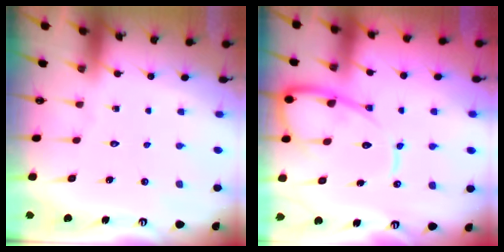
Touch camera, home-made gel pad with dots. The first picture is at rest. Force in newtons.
{"total": 14.2, "press": 14.1, "slide": 1.5}